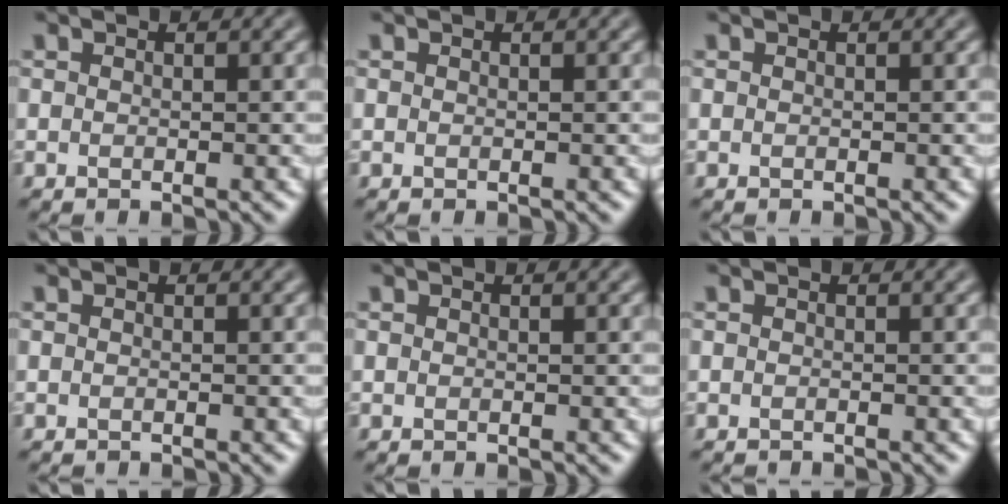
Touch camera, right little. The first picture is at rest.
{"total": 0.0}
{"total": 0.0}
{"total": 0.7, "force": [-0.7, 0.1, 0.1], "torque": [0.004, -0.004, -0.012]}
{"total": 0.0}
{"total": 1.0, "force": [-1.0, 0.1, 0.1], "torque": [0.005, -0.006, -0.017]}